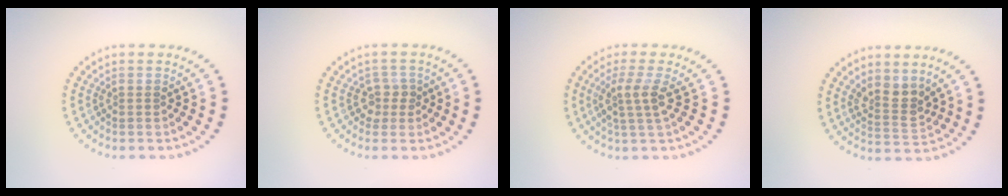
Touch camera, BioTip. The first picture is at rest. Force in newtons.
{"total": 1.7, "press": 1.3, "slide": 1.1}
{"total": 2.7, "press": 2.1, "slide": 1.7}
{"total": 2.7, "press": 2.3, "slide": 1.5}